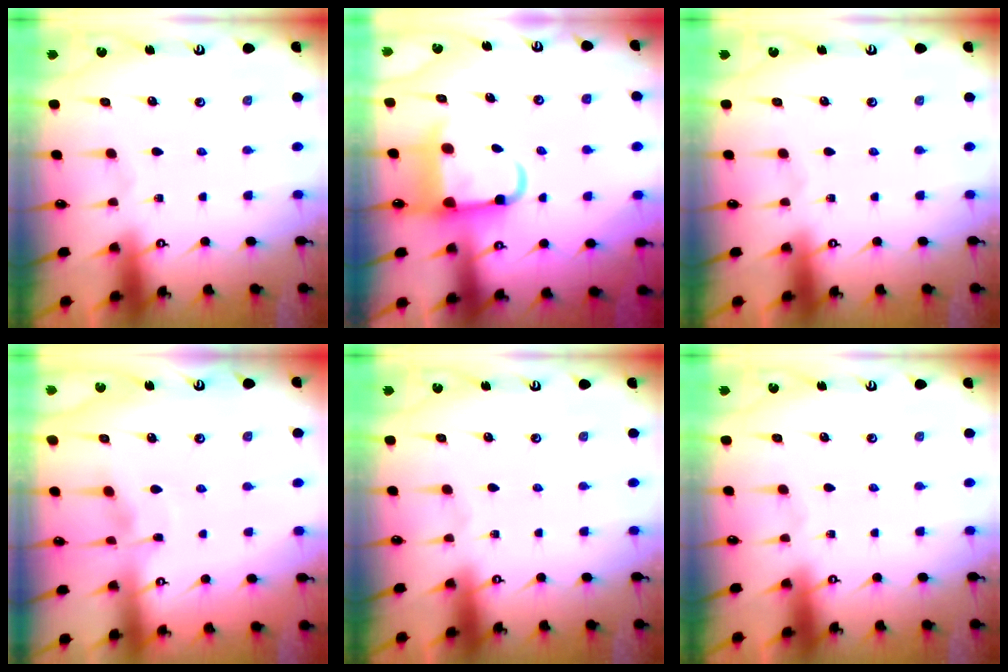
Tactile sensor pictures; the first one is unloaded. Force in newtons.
{"total": 7.3, "press": 7.0, "slide": 2.1}
{"total": 0.0}
{"total": 3.3, "press": 3.3, "slide": 0.4}
{"total": 0.0}
{"total": 0.0}